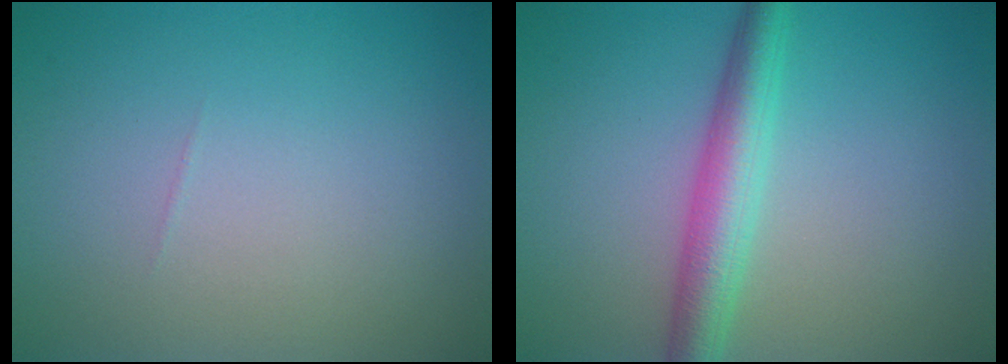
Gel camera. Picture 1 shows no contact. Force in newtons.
{"total": 4.2, "press": 4.2, "slide": 0.1}